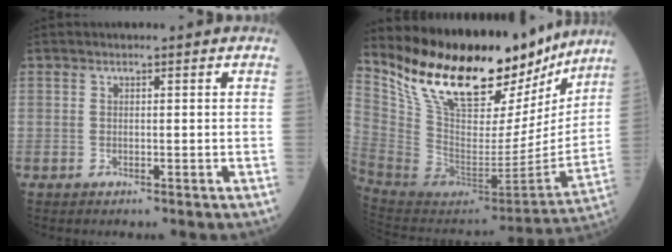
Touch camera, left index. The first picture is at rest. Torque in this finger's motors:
{"motor_torque": [0.84, -1.28, 1.05, 0.21]}